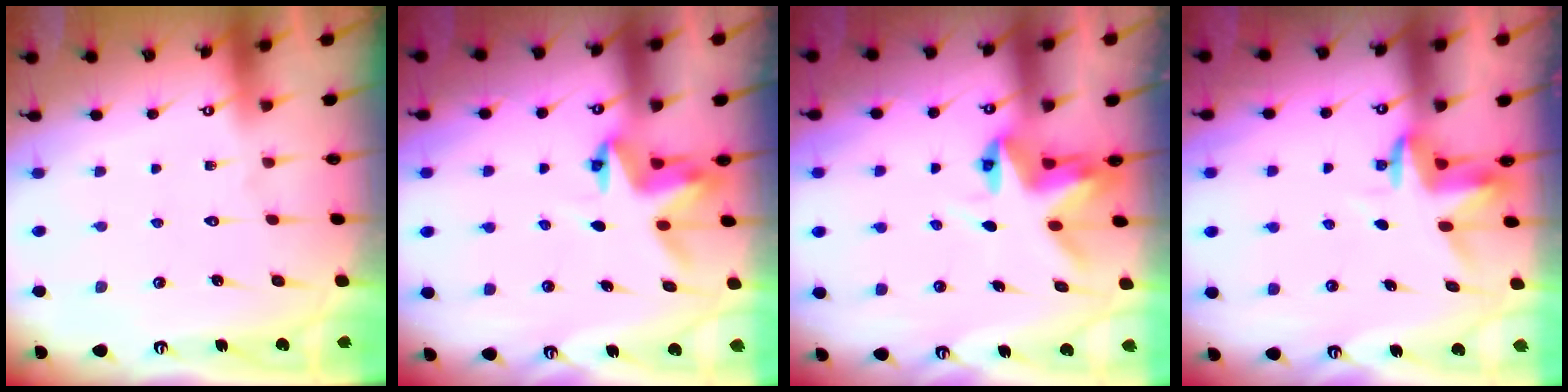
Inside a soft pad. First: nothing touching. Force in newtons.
{"total": 4.1, "press": 4.1, "slide": 0.2}
{"total": 5.3, "press": 5.2, "slide": 0.4}
{"total": 3.6, "press": 3.6, "slide": 0.2}